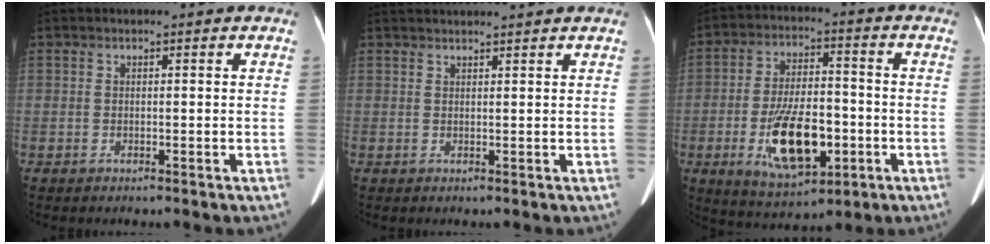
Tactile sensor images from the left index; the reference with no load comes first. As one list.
[{"total": 6.0, "force": [5.8, -0.4, 1.8], "torque": [-0.020, 0.033, 0.076]}, {"total": 13.1, "force": [-4.0, 5.5, 11.2], "torque": [-0.208, -0.006, -0.062]}]